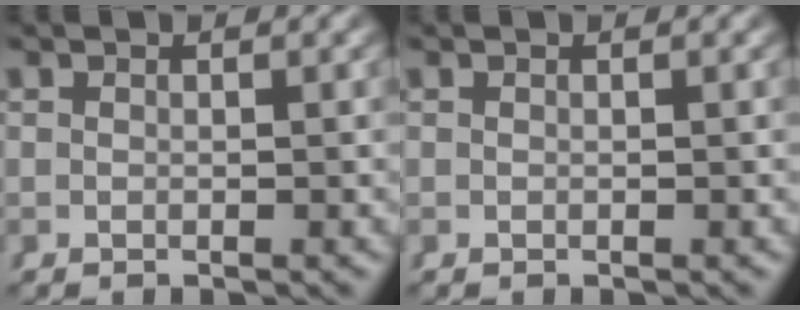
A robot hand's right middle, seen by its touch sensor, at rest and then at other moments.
{"total": 0.0}